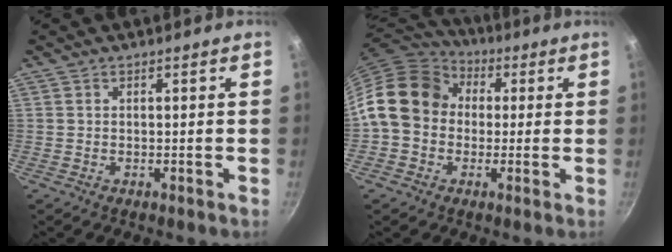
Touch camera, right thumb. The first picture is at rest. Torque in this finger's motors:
{"motor_torque": [1.41, 3.19, 1.19, -1.04, 0.41]}